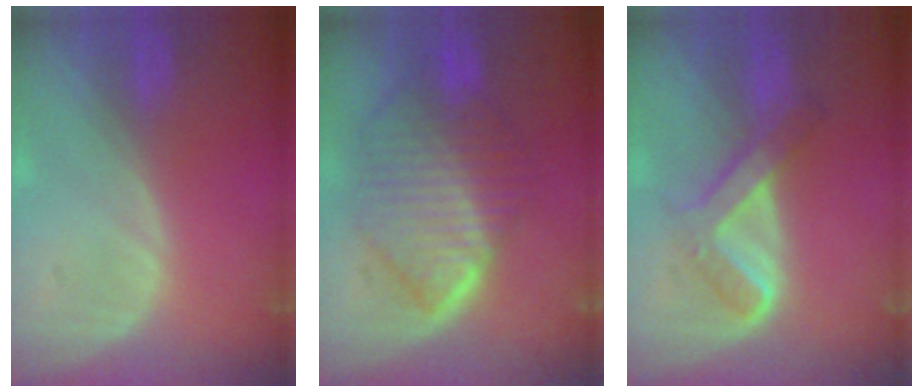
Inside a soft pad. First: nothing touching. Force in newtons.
{"total": 10.5, "press": 10.4, "slide": 1.0}
{"total": 6.0, "press": 5.3, "slide": 2.8}